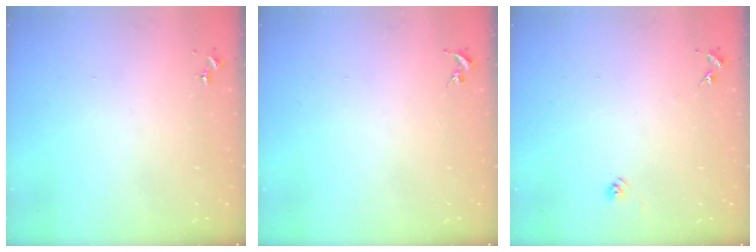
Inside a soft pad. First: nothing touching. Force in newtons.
{"total": 0.0}
{"total": 6.3, "press": 6.3, "slide": 0.5}